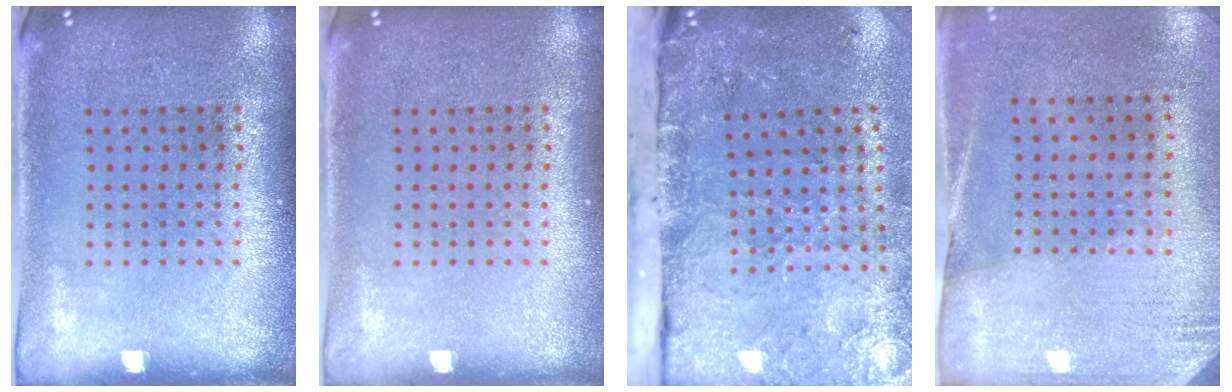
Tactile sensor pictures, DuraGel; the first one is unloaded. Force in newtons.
{"total": 0.0}
{"total": 5.1, "press": 3.7, "slide": 3.6}
{"total": 2.6, "press": 2.3, "slide": 1.4}